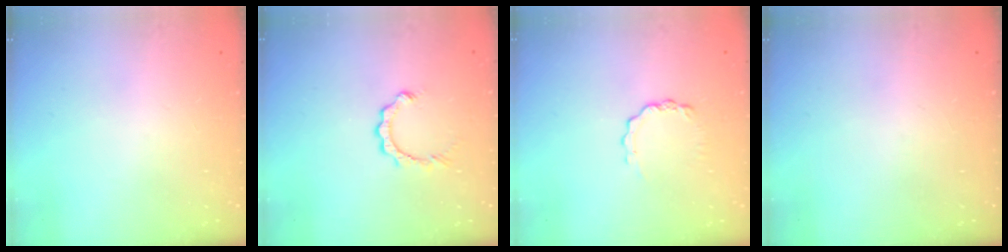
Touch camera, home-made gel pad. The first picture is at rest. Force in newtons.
{"total": 2.3, "press": 2.3, "slide": 0.3}
{"total": 3.9, "press": 3.9, "slide": 0.4}
{"total": 0.0}